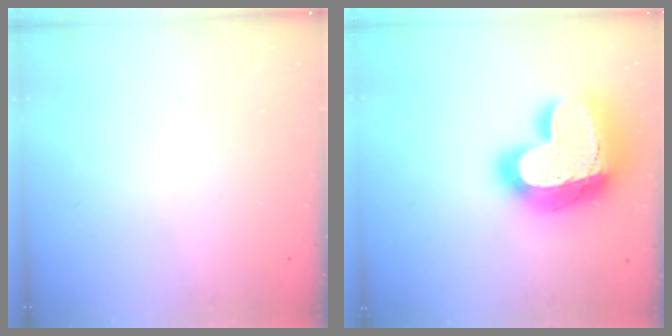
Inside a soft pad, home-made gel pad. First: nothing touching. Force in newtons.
{"total": 25.8, "press": 25.7, "slide": 1.9}